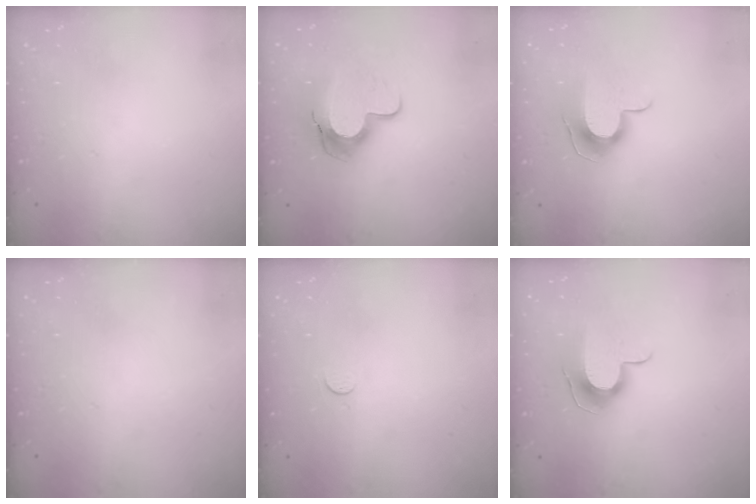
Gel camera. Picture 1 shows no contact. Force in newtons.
{"total": 12.6, "press": 12.5, "slide": 1.1}
{"total": 9.0, "press": 9.0, "slide": 0.5}
{"total": 0.0}
{"total": 3.5, "press": 3.5, "slide": 0.4}
{"total": 9.0, "press": 9.0, "slide": 0.5}